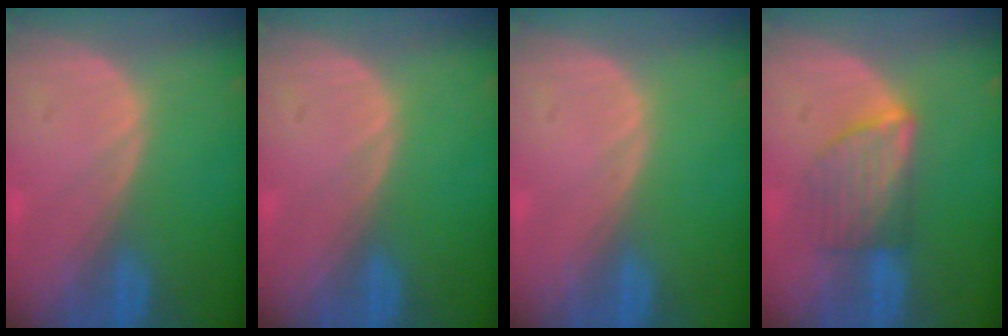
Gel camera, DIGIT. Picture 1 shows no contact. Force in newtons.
{"total": 0.0}
{"total": 0.0}
{"total": 5.9, "press": 5.8, "slide": 1.4}